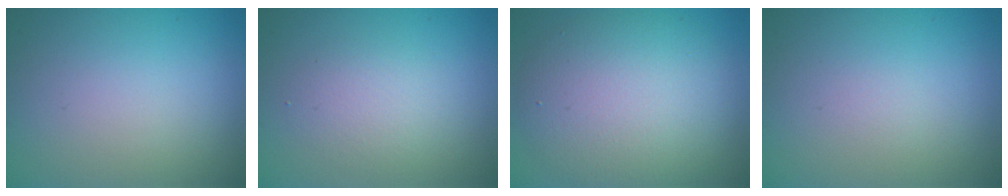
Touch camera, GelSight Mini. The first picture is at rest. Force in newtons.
{"total": 2.1, "press": 2.1, "slide": 0.1}
{"total": 6.8, "press": 6.8, "slide": 0.3}
{"total": 0.0}